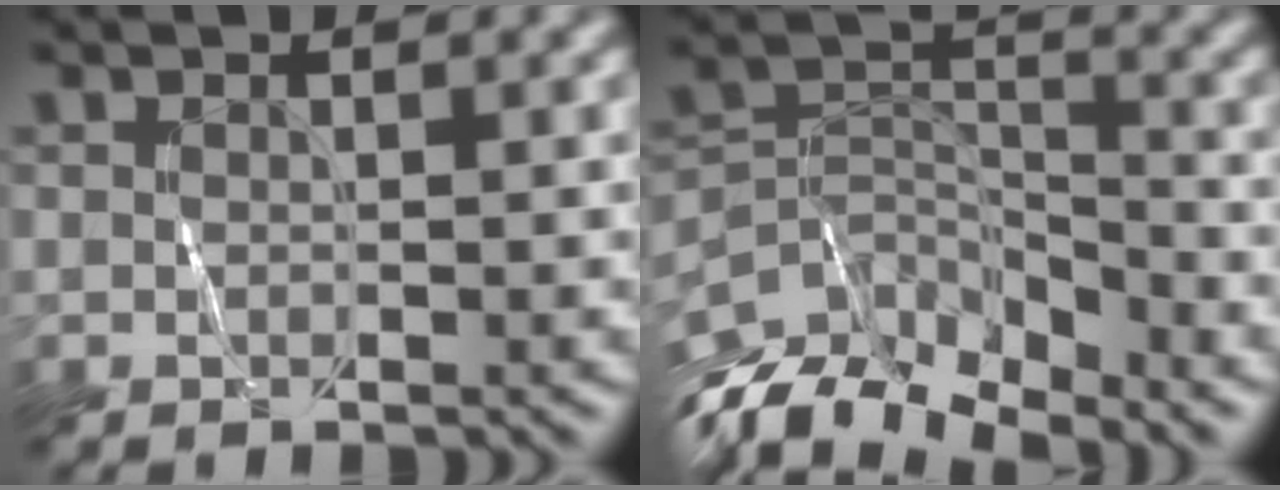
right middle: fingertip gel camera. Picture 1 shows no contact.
{"total": 8.9, "force": [-6.9, 3.9, 4.0], "torque": [-0.077, -0.001, -0.128]}